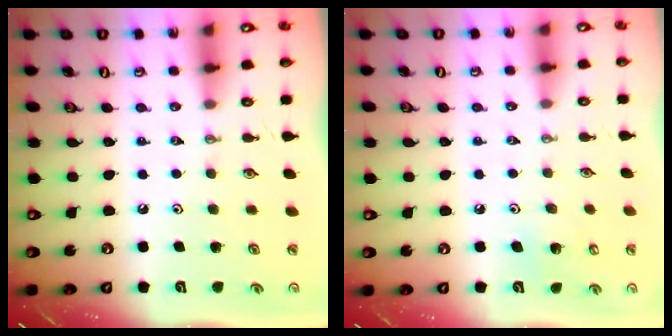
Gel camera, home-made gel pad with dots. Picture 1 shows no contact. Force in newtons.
{"total": 6.0, "press": 6.0, "slide": 0.3}